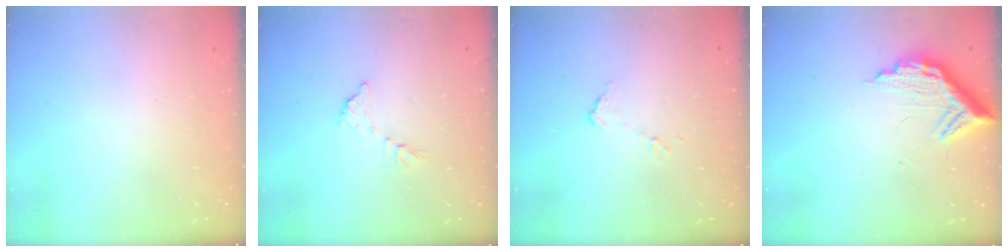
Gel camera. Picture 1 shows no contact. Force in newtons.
{"total": 6.7, "press": 6.7, "slide": 0.3}
{"total": 4.8, "press": 4.8, "slide": 0.2}
{"total": 11.6, "press": 11.5, "slide": 1.1}